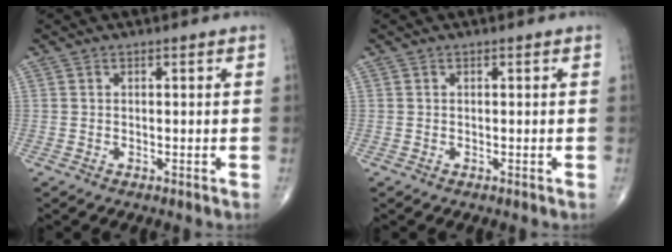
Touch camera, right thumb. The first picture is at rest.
{"total": 0.0}